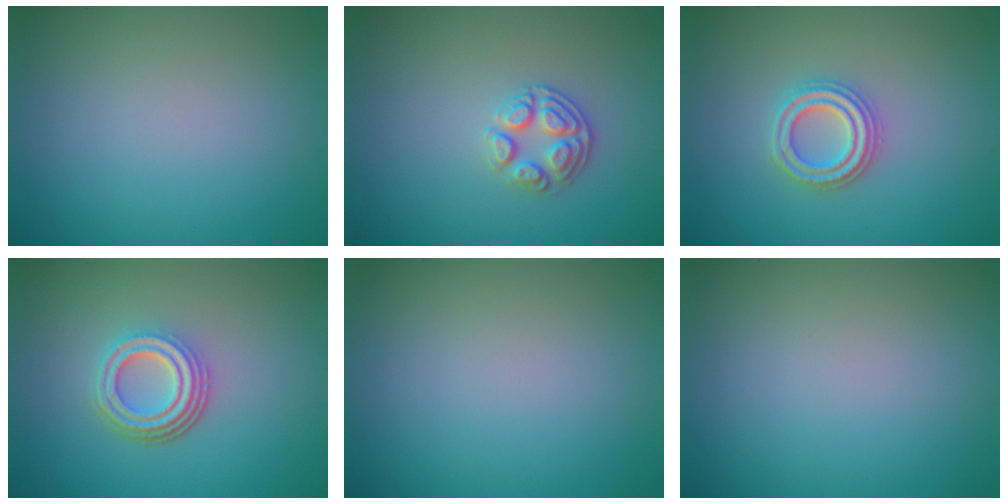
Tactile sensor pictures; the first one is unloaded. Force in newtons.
{"total": 2.8, "press": 2.6, "slide": 1.2}
{"total": 2.7, "press": 2.7, "slide": 0.5}
{"total": 4.6, "press": 3.3, "slide": 3.2}
{"total": 0.0}
{"total": 0.0}